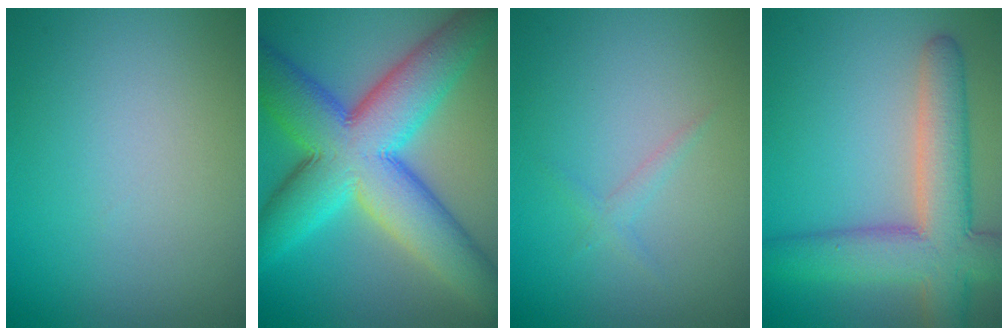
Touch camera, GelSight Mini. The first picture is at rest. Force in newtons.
{"total": 13.1, "press": 13.1, "slide": 0.2}
{"total": 1.0, "press": 1.0, "slide": 0.0}
{"total": 8.1, "press": 8.1, "slide": 0.7}